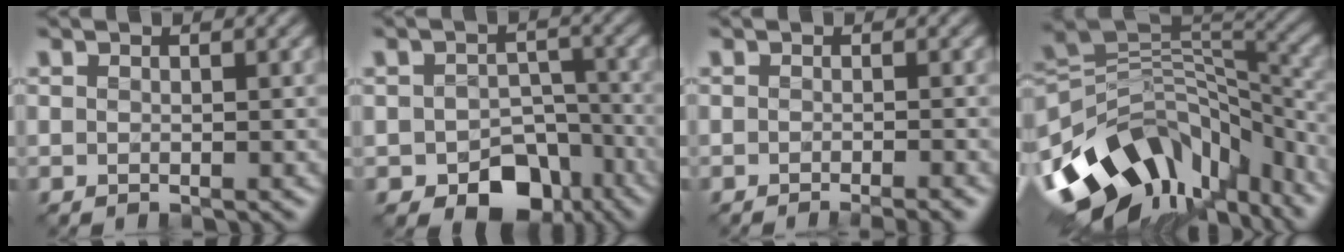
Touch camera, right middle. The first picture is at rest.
{"total": 6.4, "force": [-3.5, 4.2, 3.2], "torque": [-0.038, -0.011, -0.048]}
{"total": 2.0, "force": [-1.2, 0.1, 1.5], "torque": [-0.019, -0.006, -0.020]}
{"total": 13.5, "force": [-6.7, 8.7, 7.8], "torque": [-0.150, 0.004, -0.110]}